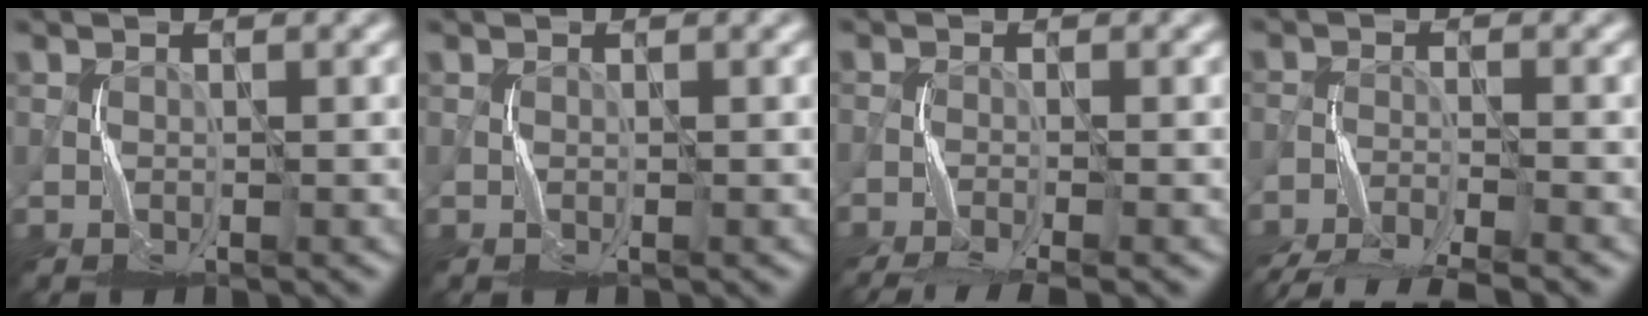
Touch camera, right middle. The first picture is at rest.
{"total": 0.0}
{"total": 4.8, "force": [-4.0, 0.3, 2.5], "torque": [-0.041, -0.008, -0.081]}
{"total": 8.7, "force": [-8.2, 1.1, 2.7], "torque": [-0.049, -0.021, -0.136]}